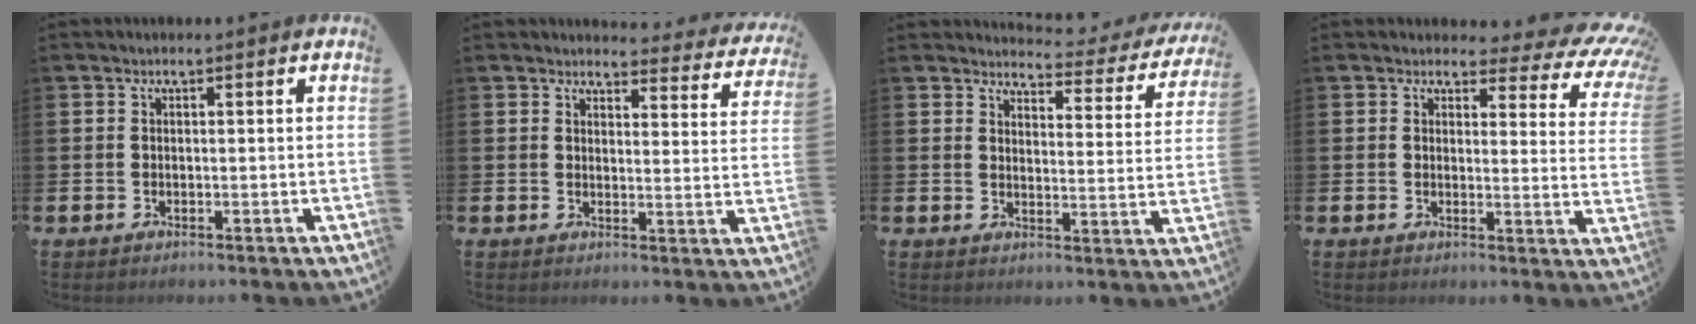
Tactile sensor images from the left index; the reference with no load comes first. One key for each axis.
{"total": 3.0, "fx": 2.9, "fy": 0.7, "fz": 0.2, "tx": -0.007, "ty": -0.027, "tz": 0.046}
{"total": 2.9, "fx": 2.6, "fy": 0.9, "fz": 0.7, "tx": -0.026, "ty": -0.027, "tz": 0.037}
{"total": 3.8, "fx": 2.9, "fy": 1.8, "fz": 1.7, "tx": -0.029, "ty": -0.031, "tz": 0.041}